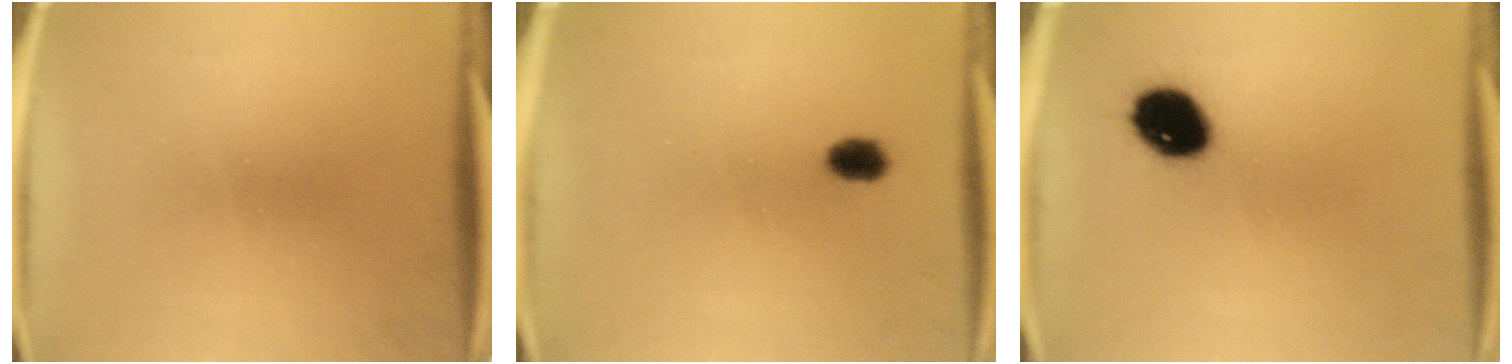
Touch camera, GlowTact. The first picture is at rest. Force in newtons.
{"total": 2.8}
{"total": 10.6}